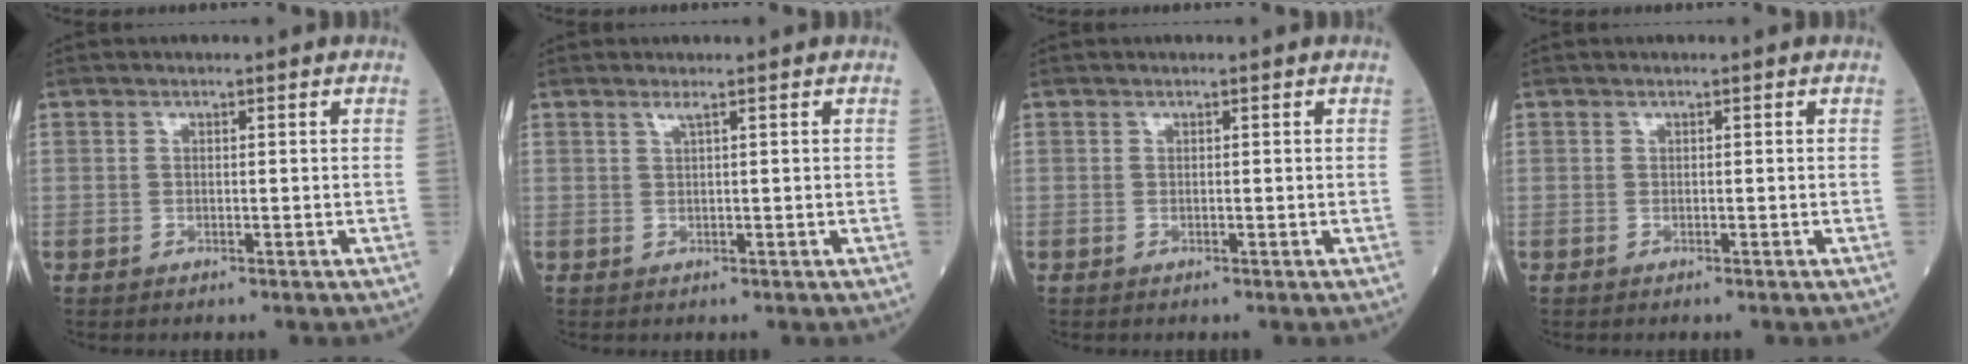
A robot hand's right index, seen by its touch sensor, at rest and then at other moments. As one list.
[{"total": 0.9, "force": [0.5, -0.2, 0.7], "torque": [-0.021, -0.001, 0.013]}, {"total": 0.0}, {"total": 0.0}]